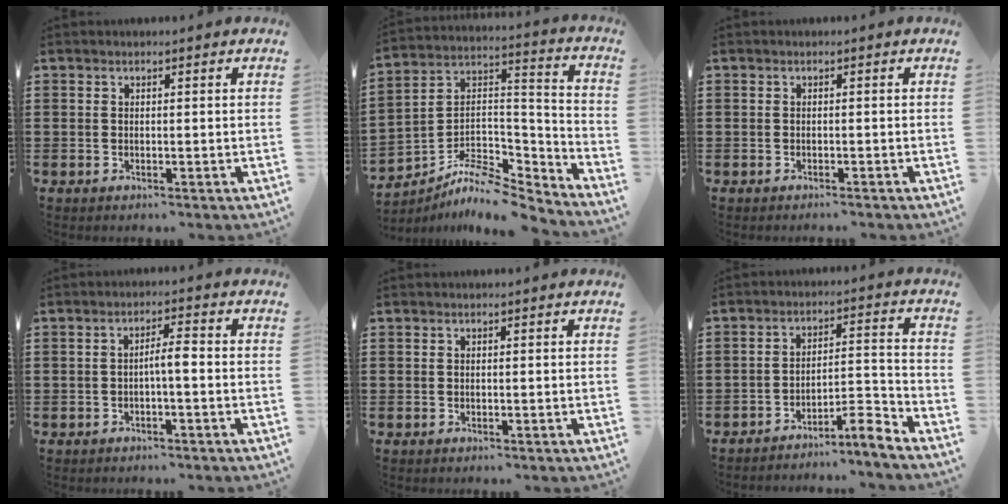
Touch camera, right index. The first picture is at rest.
{"total": 8.8, "force": [-7.6, 2.0, 4.1], "torque": [-0.073, 0.007, -0.151]}
{"total": 0.6, "force": [-0.5, -0.1, 0.1], "torque": [-0.003, -0.003, -0.011]}
{"total": 2.9, "force": [-0.8, 0.3, 2.7], "torque": [-0.051, 0.003, -0.017]}
{"total": 0.0}
{"total": 6.4, "force": [-5.6, 0.3, 2.9], "torque": [-0.048, 0.000, -0.108]}